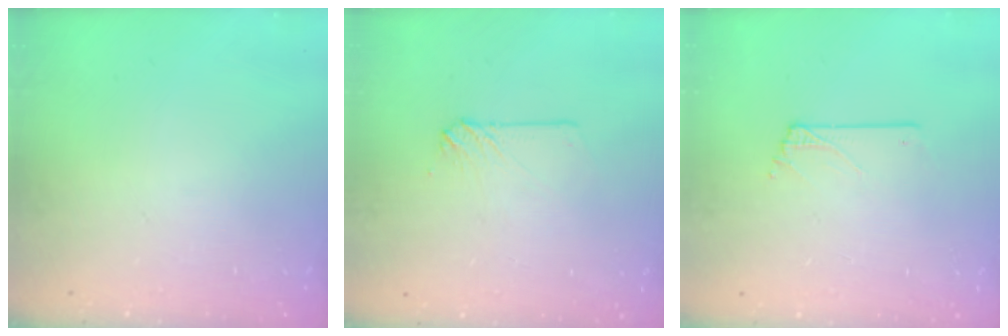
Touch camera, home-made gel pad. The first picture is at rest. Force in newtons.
{"total": 3.9, "press": 3.9, "slide": 0.5}
{"total": 0.6, "press": 0.6, "slide": 0.1}